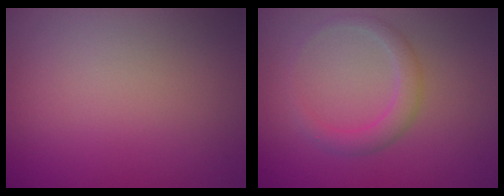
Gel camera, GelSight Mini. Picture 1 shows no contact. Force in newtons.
{"total": 2.1, "press": 2.1, "slide": 0.2}